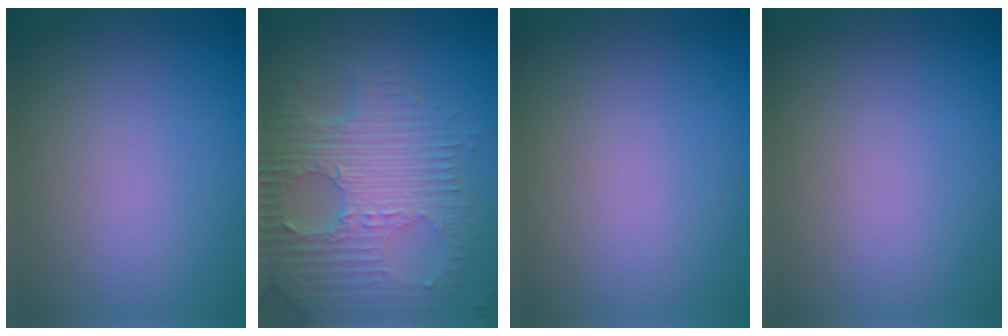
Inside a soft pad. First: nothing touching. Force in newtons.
{"total": 8.0, "press": 5.7, "slide": 5.6}
{"total": 0.0}
{"total": 0.0}